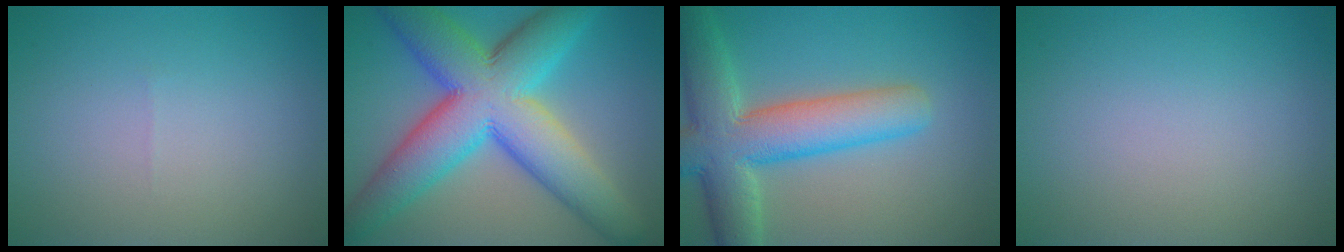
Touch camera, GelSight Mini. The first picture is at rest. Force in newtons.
{"total": 13.1, "press": 13.1, "slide": 0.2}
{"total": 9.1, "press": 9.1, "slide": 0.4}
{"total": 0.0}